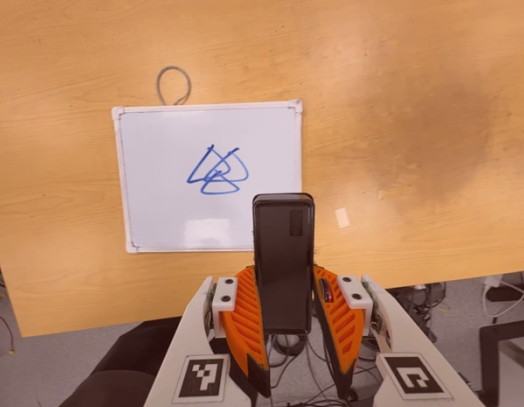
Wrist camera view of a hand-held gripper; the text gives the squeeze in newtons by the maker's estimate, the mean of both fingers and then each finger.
{"total": 6.0, "left": 4.4, "right": 7.6}